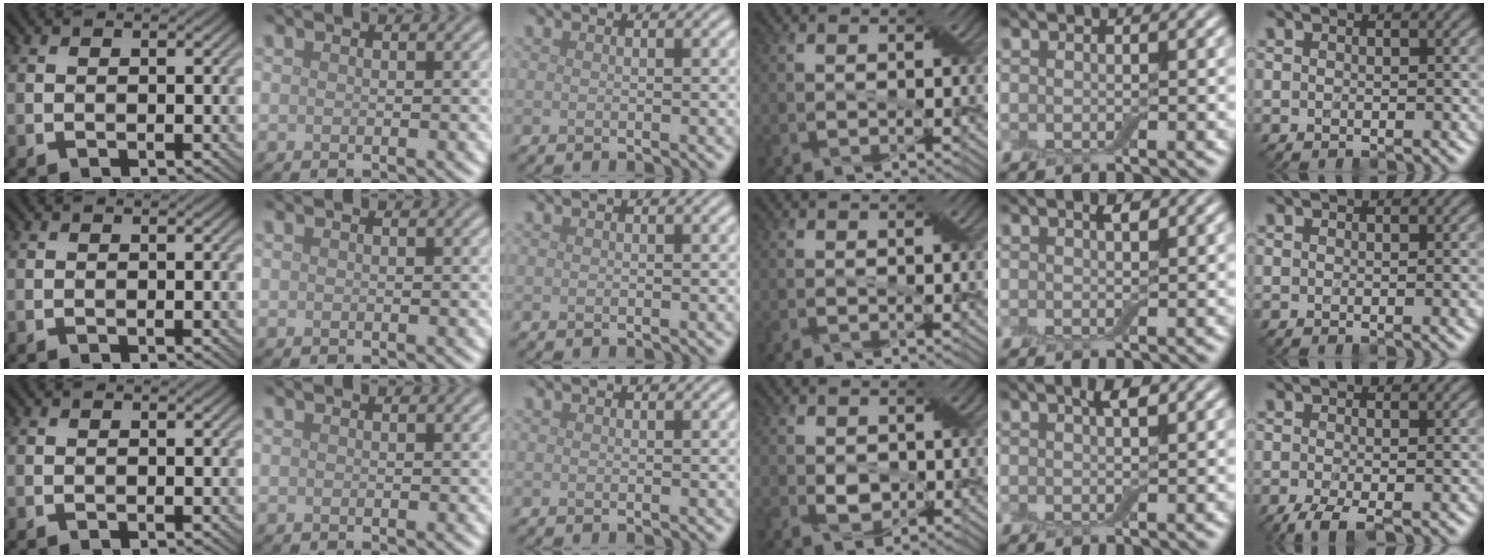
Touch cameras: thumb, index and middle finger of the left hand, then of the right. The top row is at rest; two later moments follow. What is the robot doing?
{"motion": "pour", "object": "cup"}